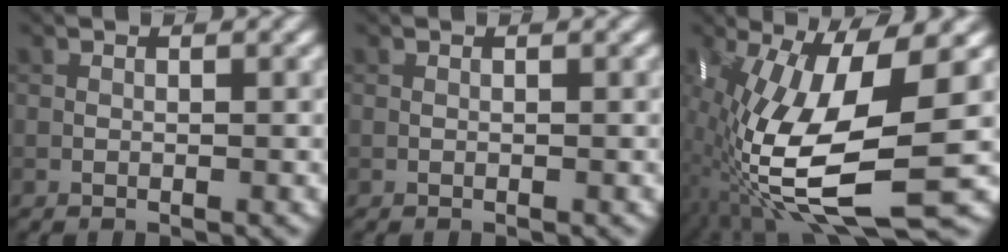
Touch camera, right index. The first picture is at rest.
{"total": 0.0}
{"total": 13.9, "force": [-2.7, 4.0, 13.1], "torque": [-0.259, -0.009, -0.046]}